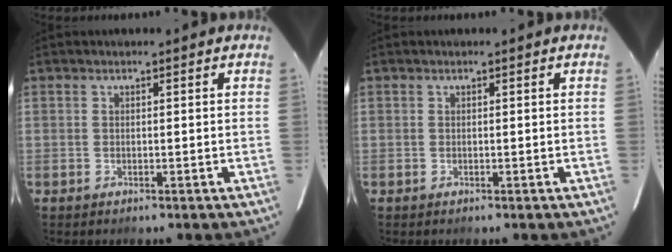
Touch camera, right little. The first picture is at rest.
{"total": 0.0}